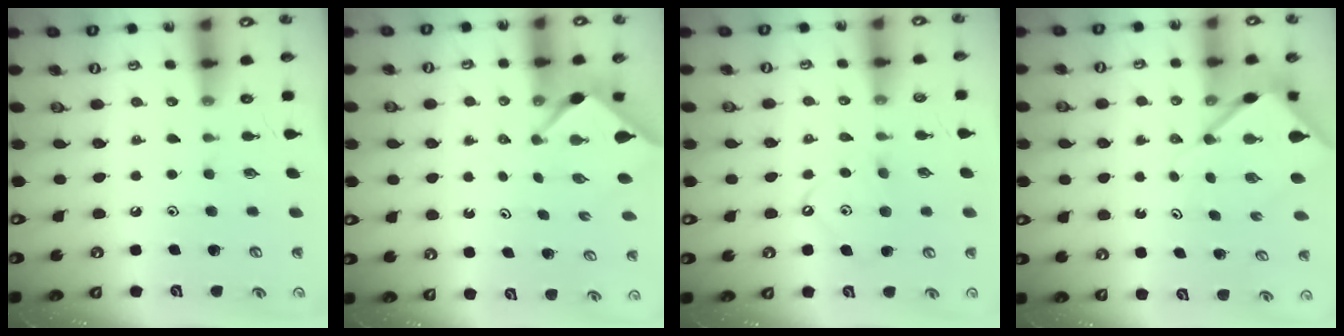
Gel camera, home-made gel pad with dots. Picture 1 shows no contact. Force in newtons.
{"total": 2.2, "press": 2.2, "slide": 0.3}
{"total": 8.8, "press": 8.8, "slide": 0.9}
{"total": 7.4, "press": 7.4, "slide": 0.7}